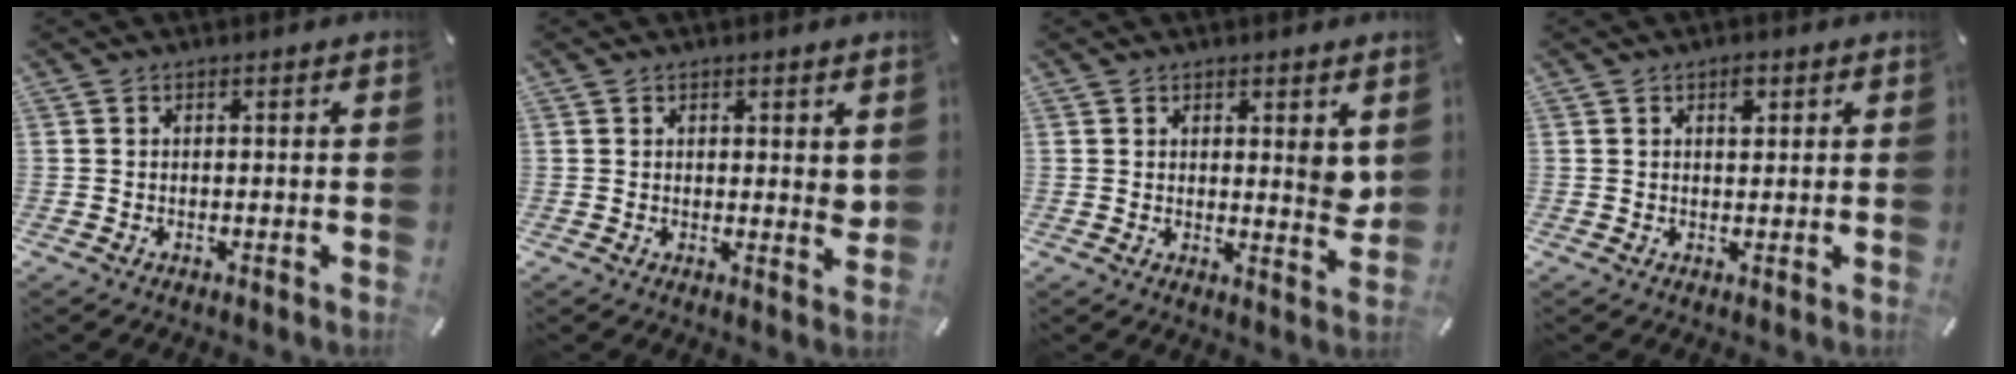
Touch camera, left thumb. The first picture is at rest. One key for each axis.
{"total": 2.7, "fx": 1.5, "fy": 1.4, "fz": 1.7, "tx": -0.010, "ty": -0.007, "tz": 0.022}
{"total": 4.6, "fx": 2.5, "fy": 1.7, "fz": 3.4, "tx": -0.032, "ty": -0.025, "tz": 0.037}
{"total": 2.7, "fx": 1.1, "fy": 1.6, "fz": 1.8, "tx": -0.016, "ty": -0.005, "tz": 0.014}